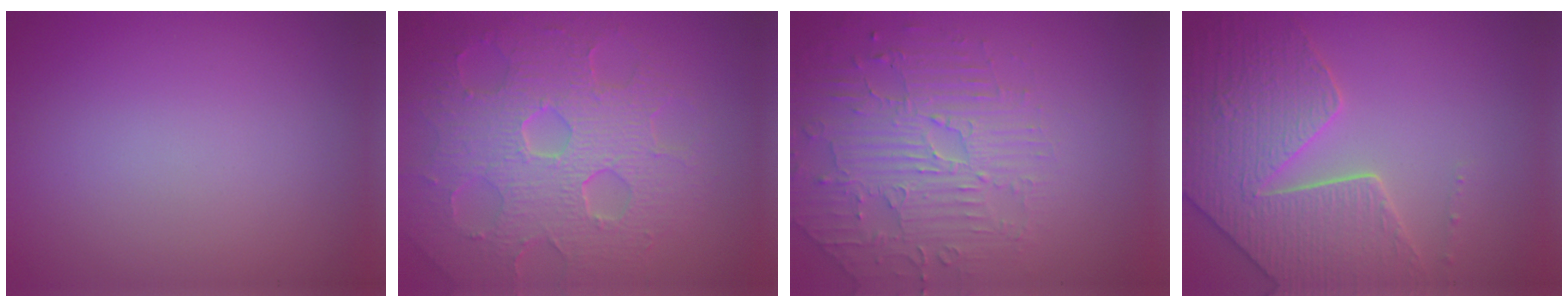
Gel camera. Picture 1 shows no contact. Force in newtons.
{"total": 8.9, "press": 6.0, "slide": 6.5}
{"total": 4.6, "press": 3.9, "slide": 2.3}
{"total": 6.3, "press": 5.6, "slide": 3.1}